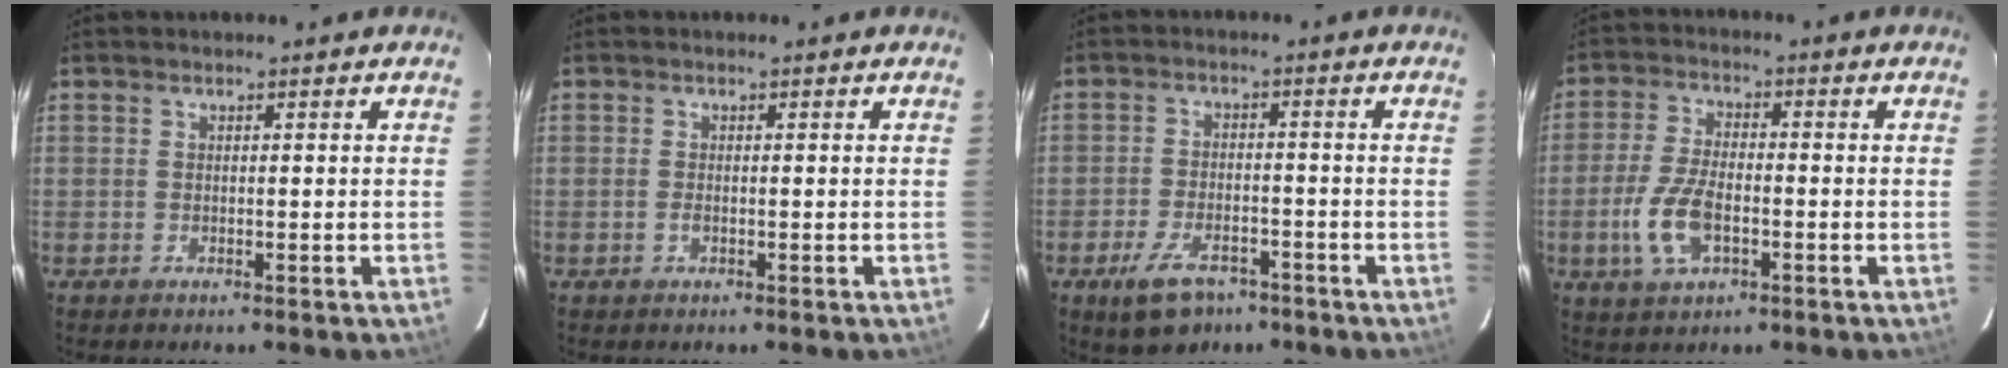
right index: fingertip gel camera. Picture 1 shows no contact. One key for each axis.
{"total": 0.8, "fx": -0.3, "fy": 0.3, "fz": 0.7, "tx": -0.014, "ty": 0.001, "tz": -0.006}
{"total": 8.8, "fx": -5.7, "fy": 4.6, "fz": 4.8, "tx": -0.114, "ty": -0.008, "tz": -0.092}
{"total": 9.0, "fx": -2.8, "fy": 4.3, "fz": 7.4, "tx": -0.162, "ty": 0.000, "tz": -0.052}